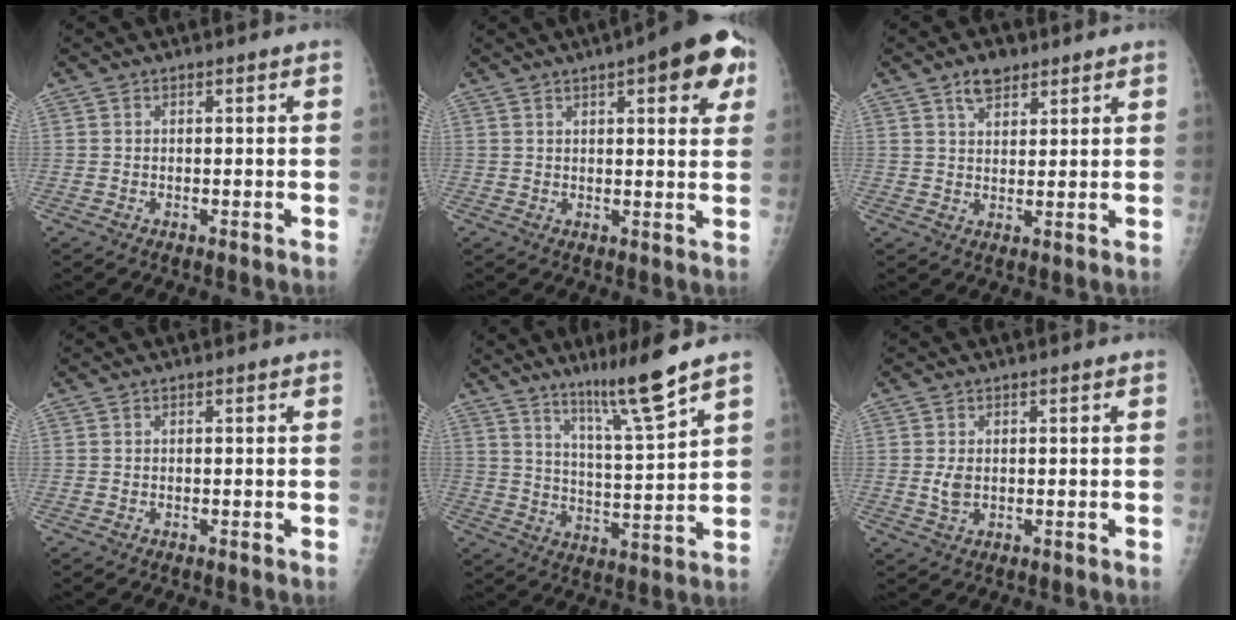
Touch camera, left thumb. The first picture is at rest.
{"total": 11.5, "force": [5.0, 3.7, 9.7], "torque": [-0.091, -0.005, 0.053]}
{"total": 4.5, "force": [3.0, 2.5, 2.2], "torque": [-0.020, -0.015, 0.053]}
{"total": 0.0}
{"total": 10.8, "force": [7.9, -0.5, 7.3], "torque": [-0.125, -0.063, 0.141]}
{"total": 2.5, "force": [0.0, 1.6, 1.9], "torque": [-0.037, -0.005, 0.002]}